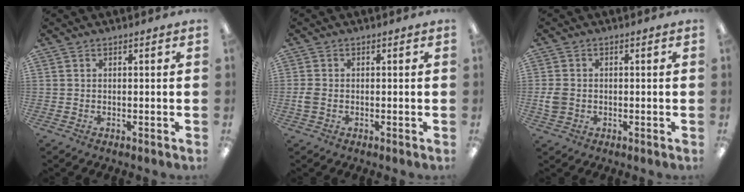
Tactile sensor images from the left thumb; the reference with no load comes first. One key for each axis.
{"total": 2.4, "fx": -0.5, "fy": 1.5, "fz": 1.8, "tx": -0.039, "ty": 0.001, "tz": -0.009}
{"total": 3.6, "fx": -0.4, "fy": 2.9, "fz": 2.0, "tx": -0.041, "ty": 0.004, "tz": -0.008}